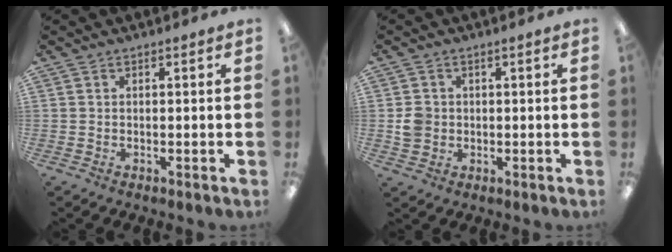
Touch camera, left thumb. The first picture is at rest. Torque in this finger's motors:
{"motor_torque": [0.12, 0.07, 0.59, -0.38, -0.06]}